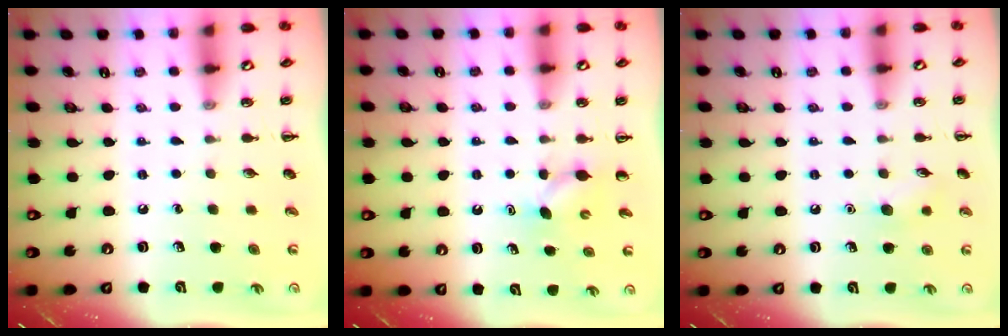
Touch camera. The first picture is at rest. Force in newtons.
{"total": 3.5, "press": 3.3, "slide": 1.0}
{"total": 6.7, "press": 6.6, "slide": 1.3}